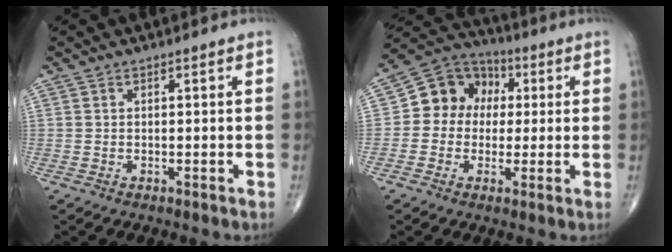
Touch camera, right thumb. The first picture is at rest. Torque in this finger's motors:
{"motor_torque": [0.06, 0.07, 0.47, 0.21, 0.06]}